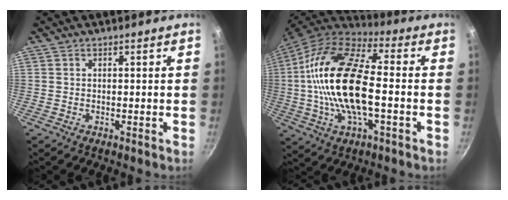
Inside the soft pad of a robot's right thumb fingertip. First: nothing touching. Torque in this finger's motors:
{"motor_torque": [0.46, 0.83, 2.77, 0.00, 1.02]}